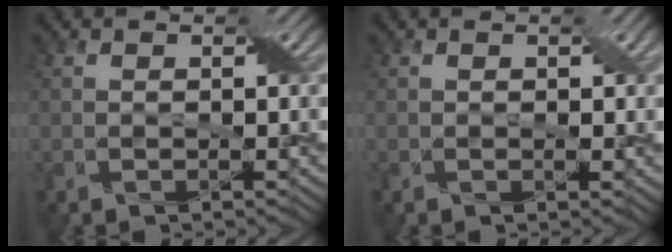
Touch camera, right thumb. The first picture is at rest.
{"total": 0.9, "force": [0.1, 0.2, 0.8], "torque": [-0.013, 0.000, 0.002]}